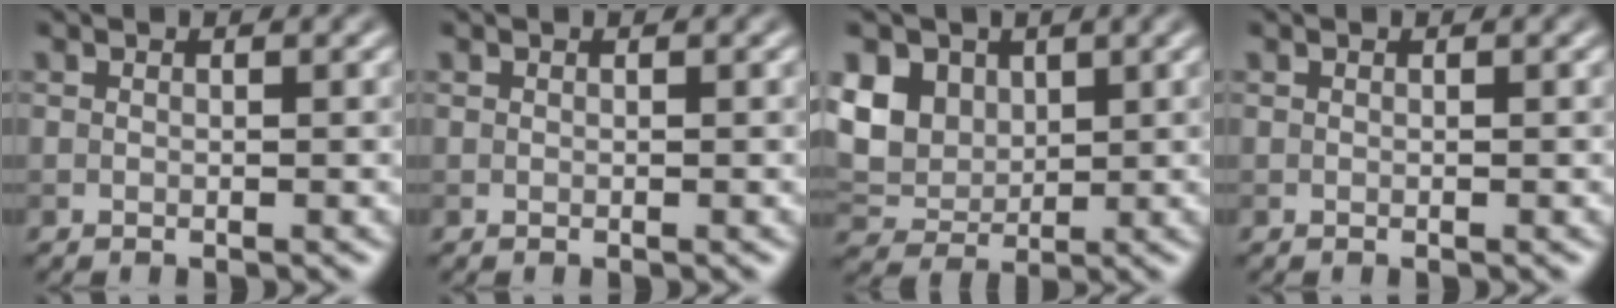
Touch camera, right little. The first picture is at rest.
{"total": 0.0}
{"total": 6.3, "force": [2.2, 4.8, 3.4], "torque": [-0.098, 0.016, 0.038]}
{"total": 0.0}